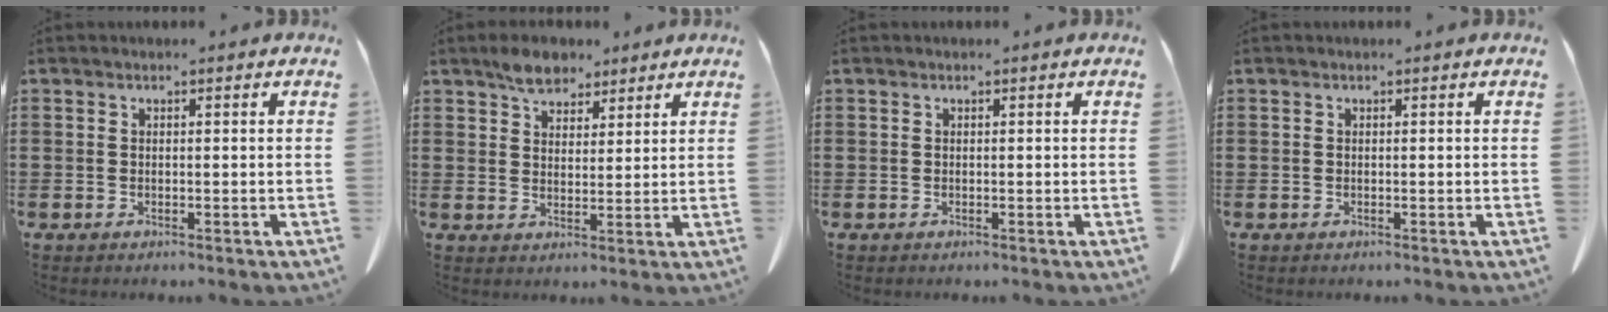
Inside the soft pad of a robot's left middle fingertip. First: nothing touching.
{"total": 5.0, "force": [4.0, 2.5, 1.6], "torque": [-0.036, 0.002, 0.076]}
{"total": 0.0}
{"total": 0.0}